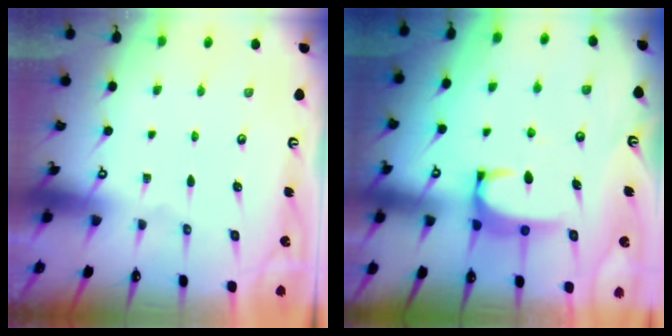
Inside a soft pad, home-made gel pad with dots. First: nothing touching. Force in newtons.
{"total": 2.9, "press": 2.9, "slide": 0.3}